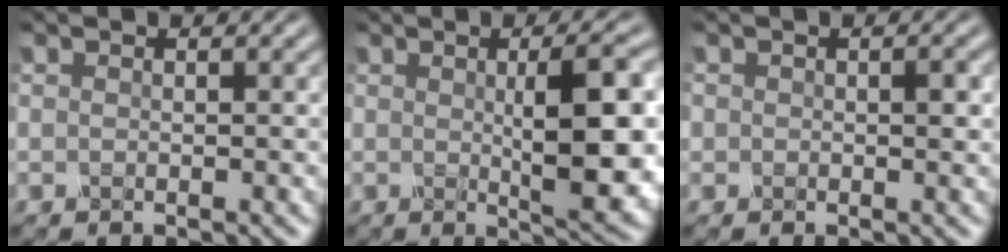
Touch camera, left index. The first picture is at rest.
{"total": 7.5, "force": [0.5, 1.8, 7.3], "torque": [-0.095, 0.002, 0.010]}
{"total": 1.3, "force": [0.1, 0.9, 0.9], "torque": [-0.010, 0.000, -0.001]}